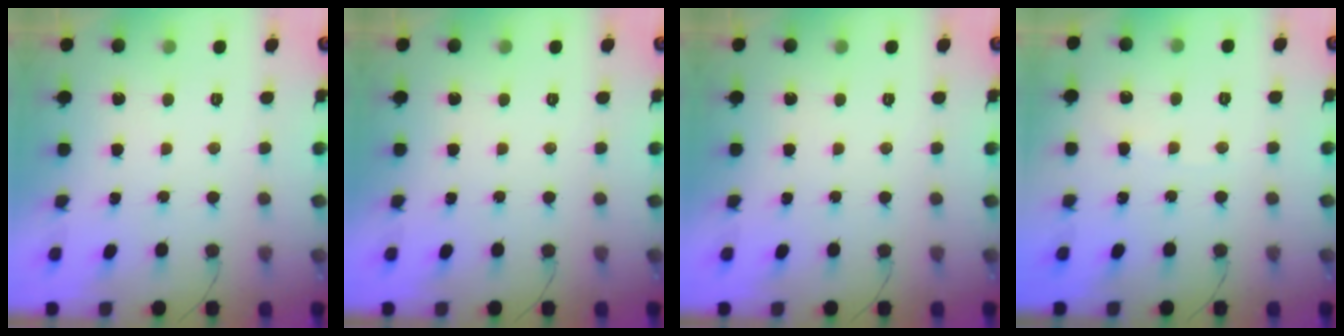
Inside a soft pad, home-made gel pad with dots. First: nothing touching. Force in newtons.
{"total": 0.0}
{"total": 0.0}
{"total": 2.0, "press": 2.0, "slide": 0.3}